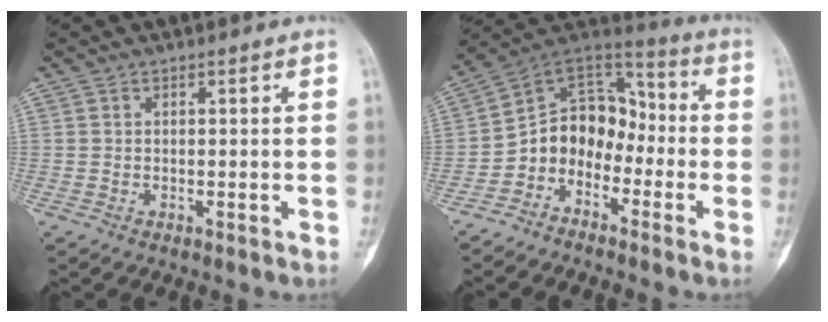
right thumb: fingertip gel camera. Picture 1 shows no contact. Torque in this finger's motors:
{"motor_torque": [0.13, 0.13, 0.81, -0.70, 0.05]}